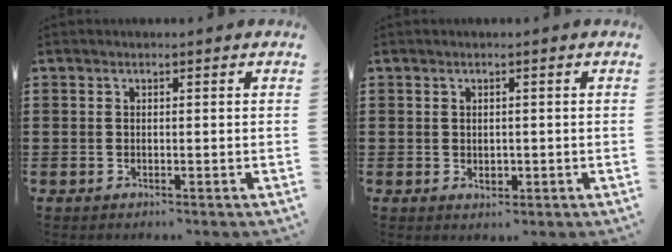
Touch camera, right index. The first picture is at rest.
{"total": 1.2, "force": [0.0, 0.9, 0.7], "torque": [-0.014, 0.004, 0.000]}